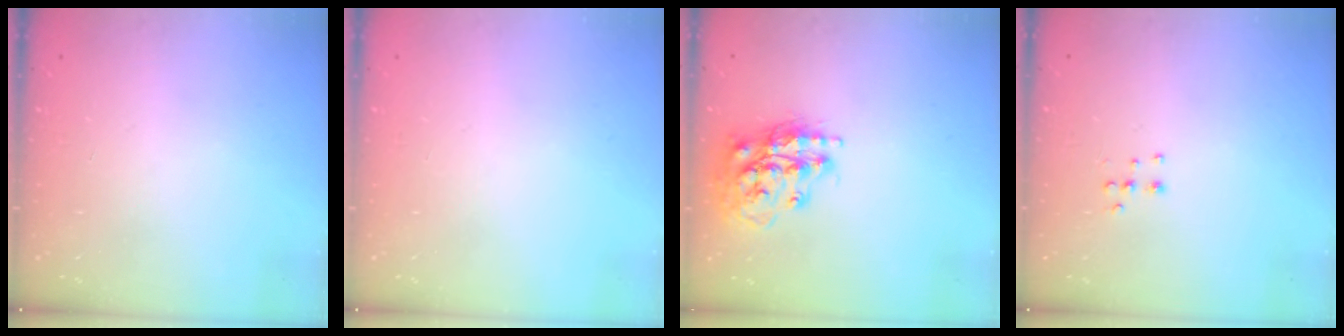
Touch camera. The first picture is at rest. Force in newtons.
{"total": 0.0}
{"total": 16.3, "press": 16.2, "slide": 1.1}
{"total": 5.3, "press": 5.2, "slide": 0.5}